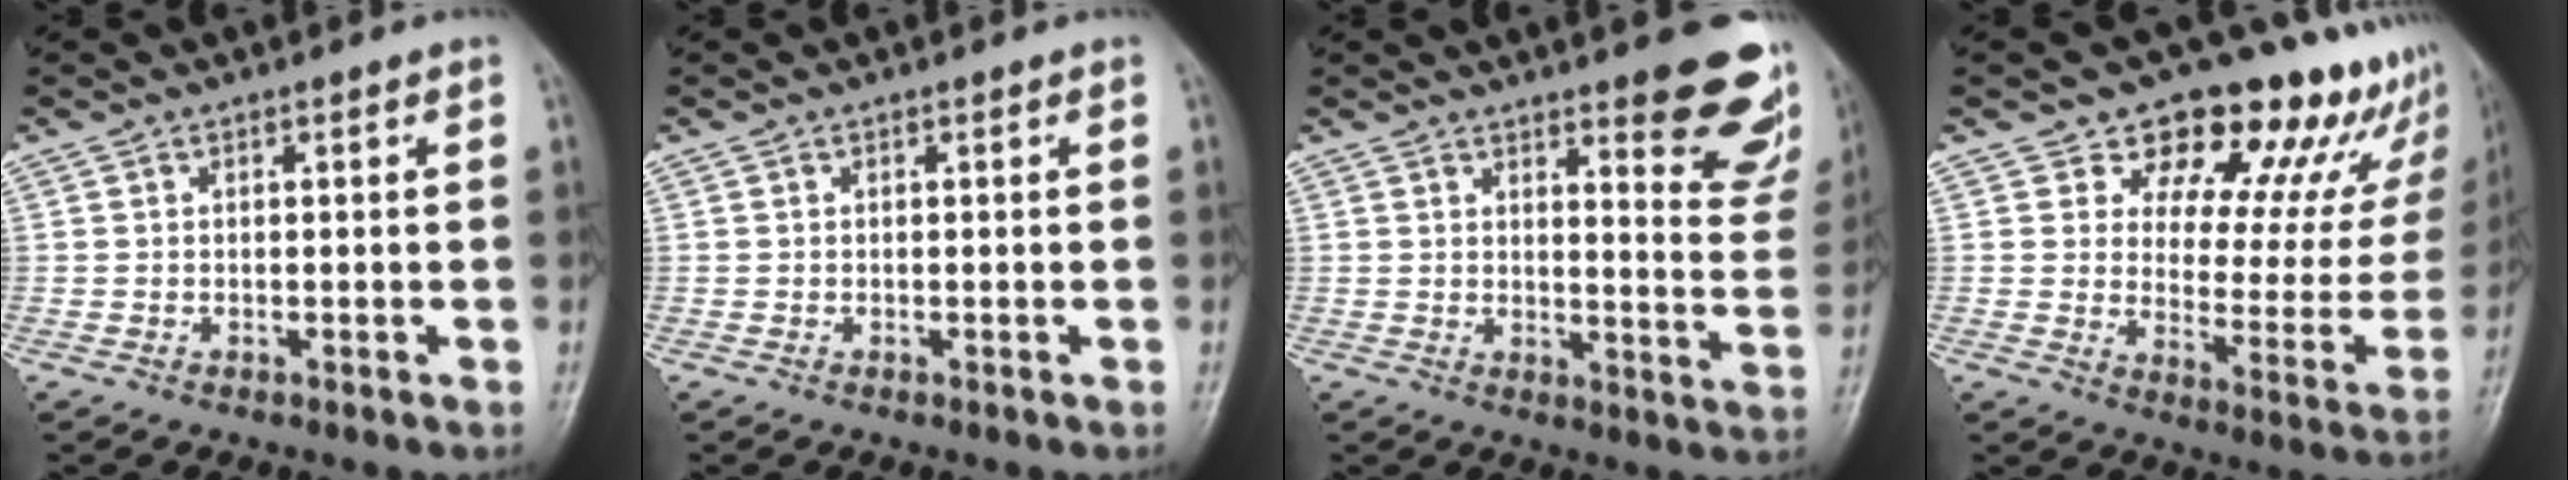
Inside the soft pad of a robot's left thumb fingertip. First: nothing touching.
{"total": 0.0}
{"total": 15.2, "force": [10.0, 4.0, 10.7], "torque": [-0.089, -0.067, 0.117]}
{"total": 19.9, "force": [15.4, 9.3, 8.5], "torque": [-0.046, -0.096, 0.187]}